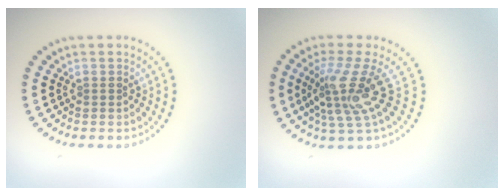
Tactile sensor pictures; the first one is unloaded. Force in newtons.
{"total": 4.3, "press": 3.2, "slide": 2.9}